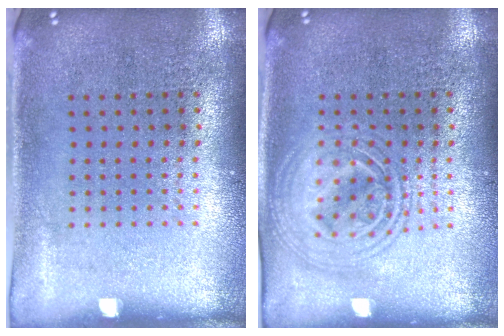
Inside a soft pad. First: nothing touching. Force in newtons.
{"total": 2.4, "press": 2.4, "slide": 0.2}